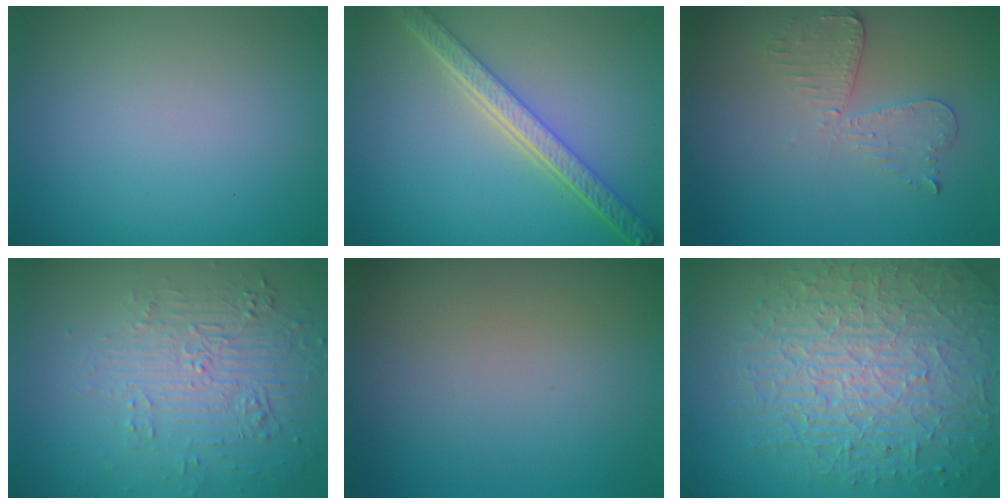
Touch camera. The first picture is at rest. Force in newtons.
{"total": 5.3, "press": 4.0, "slide": 3.4}
{"total": 2.9, "press": 2.5, "slide": 1.5}
{"total": 5.7, "press": 3.6, "slide": 4.4}
{"total": 0.0}
{"total": 10.2, "press": 6.7, "slide": 7.8}